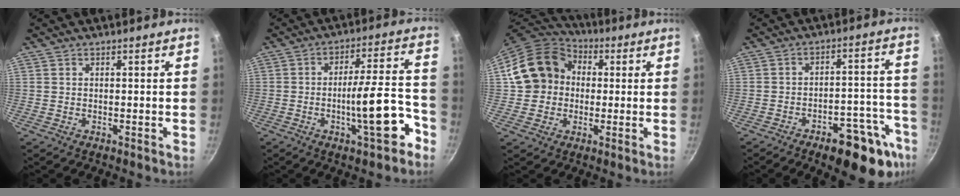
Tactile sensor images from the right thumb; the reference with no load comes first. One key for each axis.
{"total": 12.9, "fx": -5.6, "fy": 3.3, "fz": 11.1, "tx": -0.139, "ty": 0.049, "tz": -0.081}
{"total": 15.9, "fx": 1.6, "fy": 13.7, "fz": 7.9, "tx": -0.122, "ty": 0.038, "tz": 0.017}
{"total": 15.6, "fx": -9.5, "fy": 6.0, "fz": 10.8, "tx": -0.082, "ty": 0.066, "tz": -0.125}